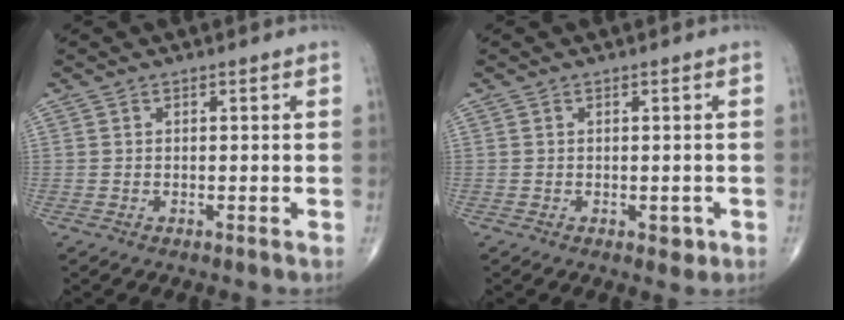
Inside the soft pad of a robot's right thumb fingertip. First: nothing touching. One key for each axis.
{"total": 1.8, "fx": -0.7, "fy": 1.2, "fz": 1.2, "tx": -0.002, "ty": 0.000, "tz": -0.007}